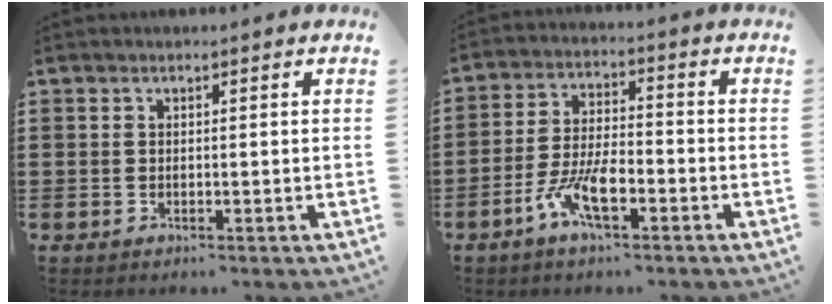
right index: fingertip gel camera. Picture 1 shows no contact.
{"total": 7.4, "force": [-4.0, 2.3, 5.9], "torque": [-0.135, -0.008, -0.078]}